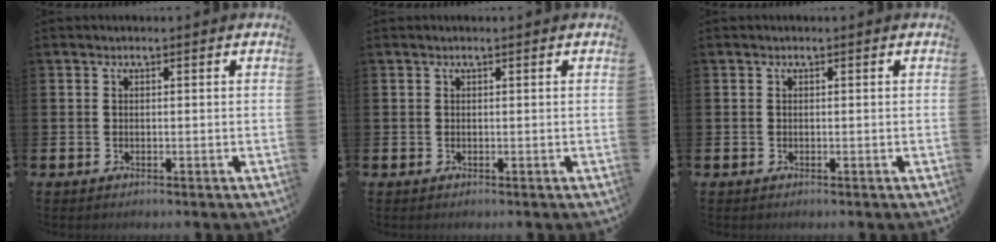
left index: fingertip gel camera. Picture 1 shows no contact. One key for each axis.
{"total": 0.0}
{"total": 0.0}